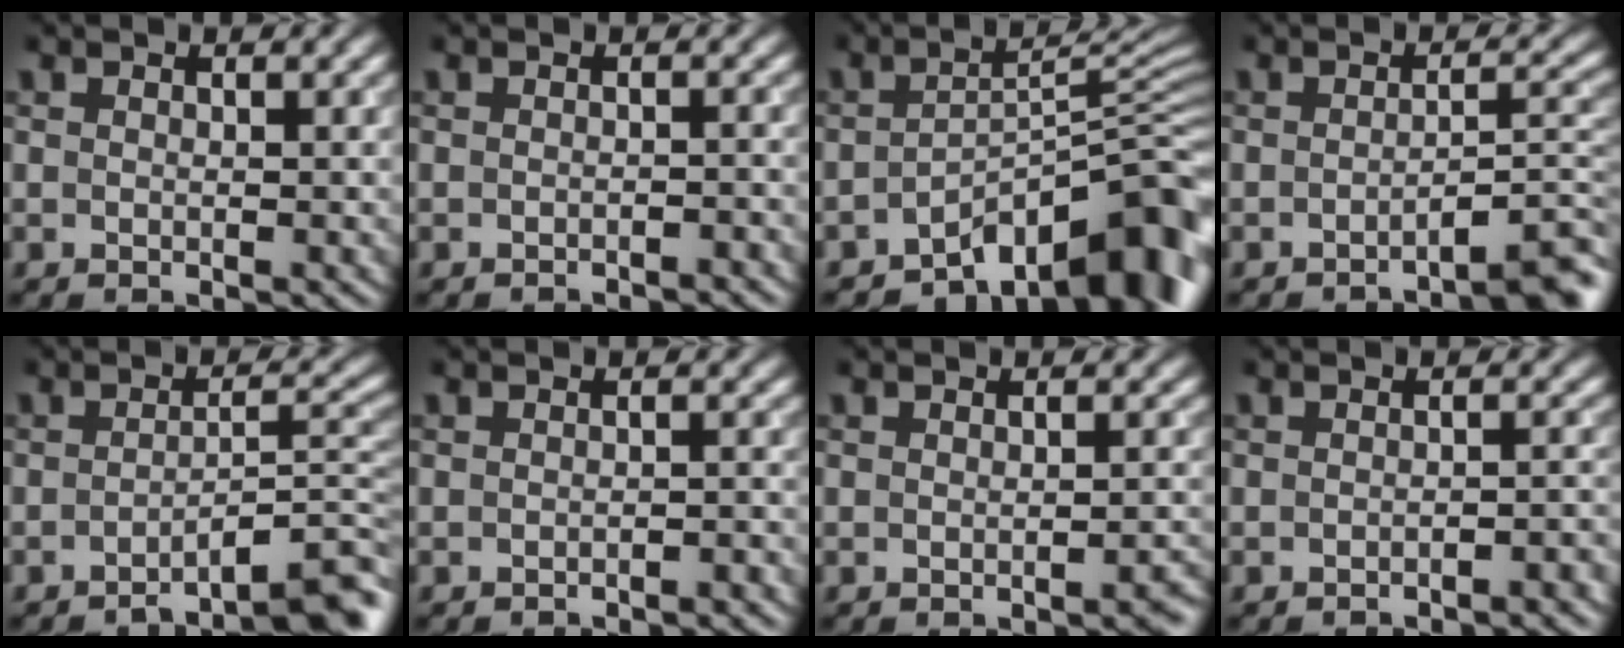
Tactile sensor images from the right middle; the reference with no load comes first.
{"total": 1.5, "force": [-1.4, 0.2, 0.4], "torque": [0.004, 0.003, -0.018]}
{"total": 10.7, "force": [-6.5, 4.0, 7.5], "torque": [-0.081, -0.002, -0.105]}
{"total": 3.8, "force": [-2.7, 0.6, 2.6], "torque": [-0.020, 0.017, -0.046]}
{"total": 5.1, "force": [-3.7, 1.1, 3.4], "torque": [-0.032, 0.014, -0.052]}
{"total": 1.9, "force": [-1.8, 0.2, 0.5], "torque": [0.004, 0.005, -0.020]}
{"total": 1.3, "force": [-0.9, 0.3, 0.9], "torque": [-0.006, 0.002, -0.013]}
{"total": 2.7, "force": [-2.5, 0.4, 0.9], "torque": [-0.001, 0.006, -0.031]}